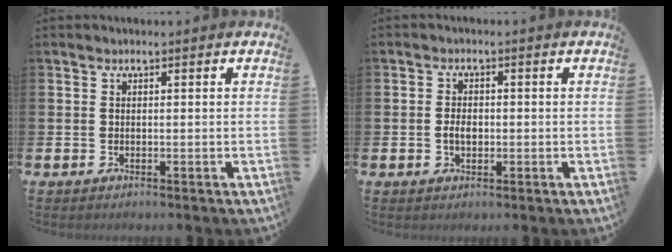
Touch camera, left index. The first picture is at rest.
{"total": 2.4, "force": [-0.3, 1.6, 1.8], "torque": [-0.027, 0.002, -0.008]}